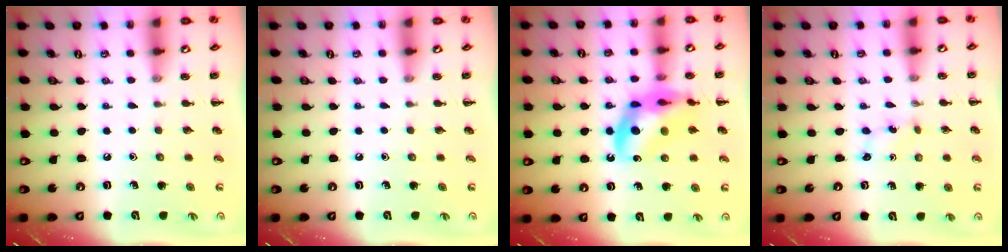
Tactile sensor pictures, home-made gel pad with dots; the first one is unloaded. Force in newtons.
{"total": 0.0}
{"total": 14.4, "press": 14.0, "slide": 3.4}
{"total": 1.0, "press": 0.9, "slide": 0.4}